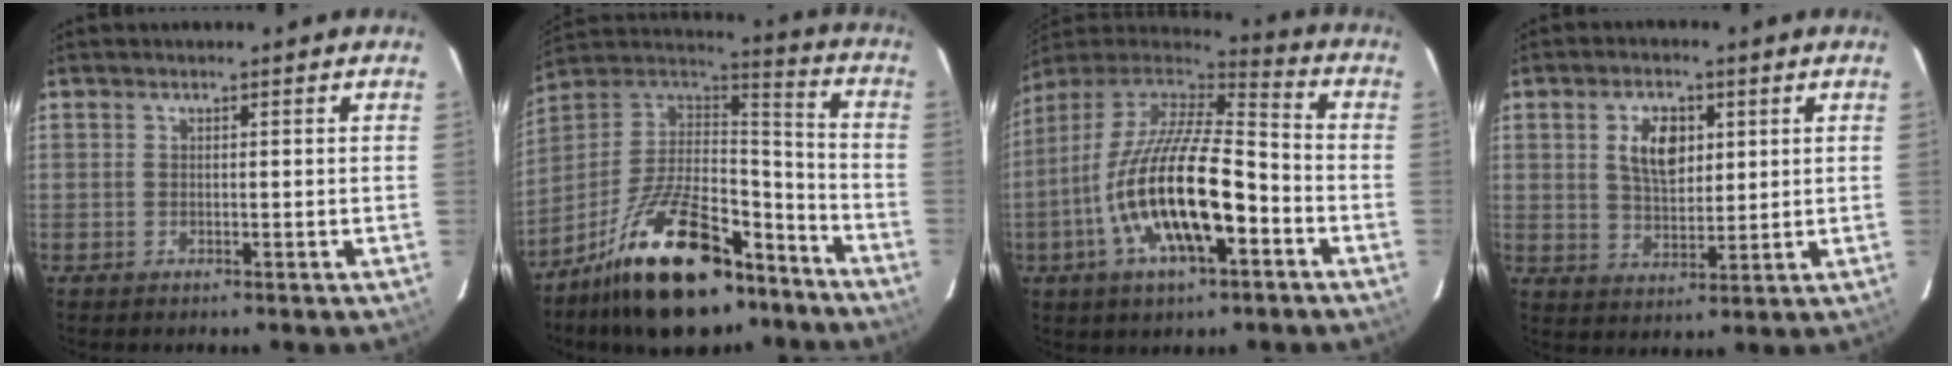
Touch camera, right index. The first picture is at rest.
{"total": 25.0, "force": [-16.1, 11.0, 15.7], "torque": [-0.292, 0.008, -0.251]}
{"total": 21.6, "force": [-7.4, 7.3, 18.9], "torque": [-0.358, -0.026, -0.136]}
{"total": 7.5, "force": [2.4, 4.2, 5.8], "torque": [-0.104, 0.010, 0.047]}